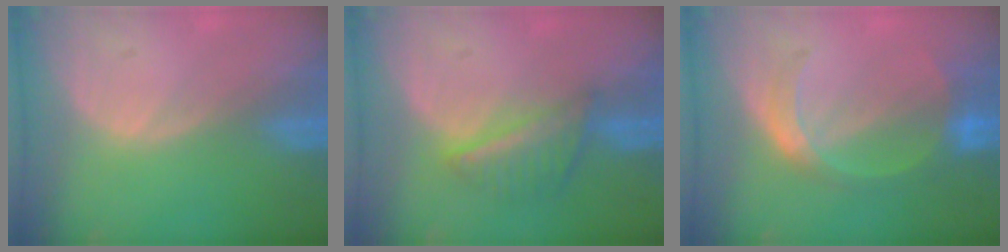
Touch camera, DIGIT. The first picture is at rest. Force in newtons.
{"total": 5.6, "press": 5.3, "slide": 1.7}
{"total": 5.6, "press": 5.3, "slide": 1.9}